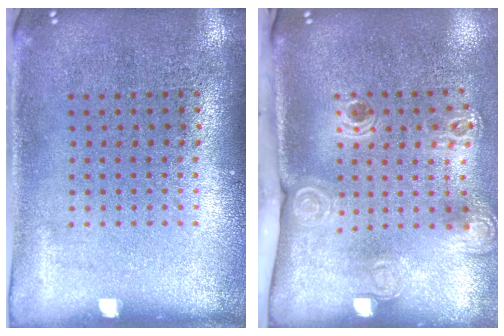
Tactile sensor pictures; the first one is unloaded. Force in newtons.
{"total": 2.3, "press": 1.6, "slide": 1.6}